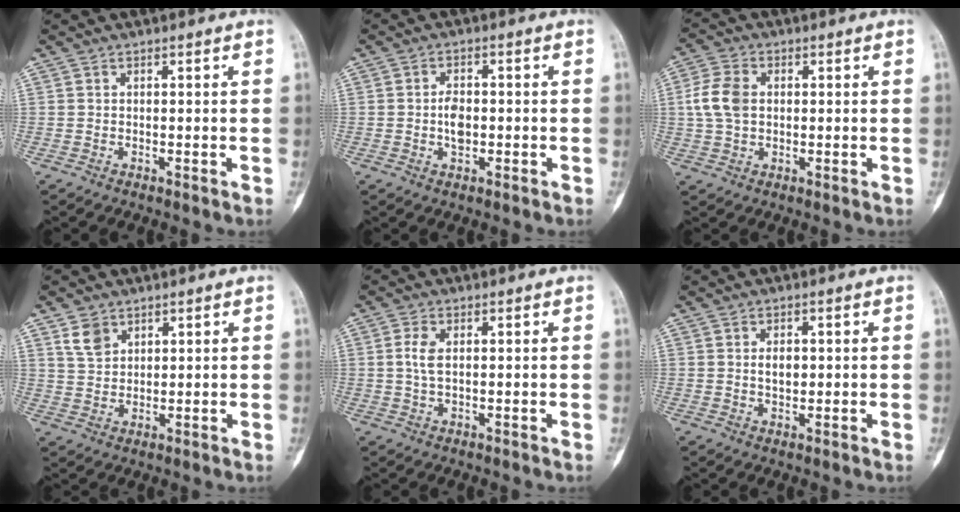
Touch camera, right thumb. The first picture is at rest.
{"total": 3.7, "force": [-0.6, 2.2, 2.9], "torque": [-0.044, 0.004, -0.014]}
{"total": 7.0, "force": [0.7, 4.9, 4.9], "torque": [-0.104, 0.010, 0.010]}
{"total": 4.5, "force": [2.7, 3.1, 1.8], "torque": [-0.020, -0.014, 0.060]}
{"total": 3.5, "force": [0.6, 1.8, 2.9], "torque": [-0.064, 0.001, 0.010]}
{"total": 2.7, "force": [0.4, 1.7, 2.1], "torque": [-0.022, -0.001, 0.007]}